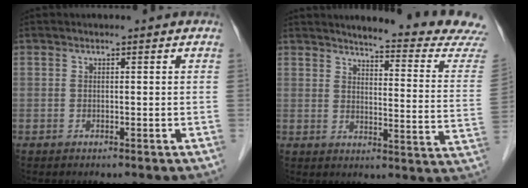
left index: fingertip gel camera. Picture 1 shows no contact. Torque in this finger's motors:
{"motor_torque": [-0.17, -0.34, 0.15, 0.02]}